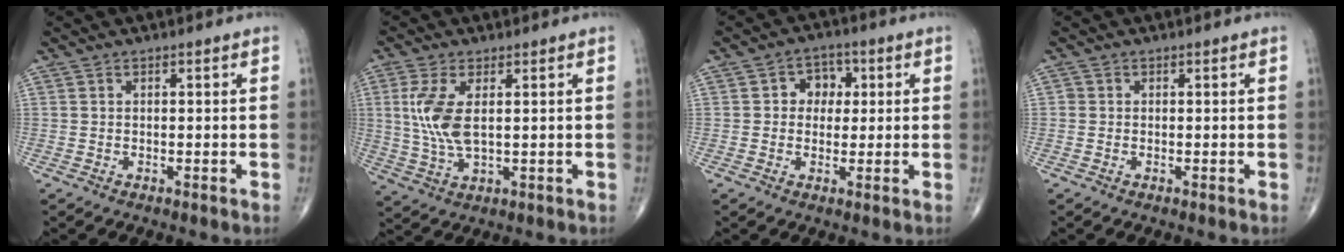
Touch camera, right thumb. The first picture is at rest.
{"total": 8.3, "force": [1.5, 3.5, 7.4], "torque": [-0.172, -0.007, 0.037]}
{"total": 5.4, "force": [1.0, 4.5, 2.8], "torque": [-0.003, 0.006, 0.007]}
{"total": 0.6, "force": [-0.1, 0.6, 0.1], "torque": [0.001, 0.002, -0.004]}